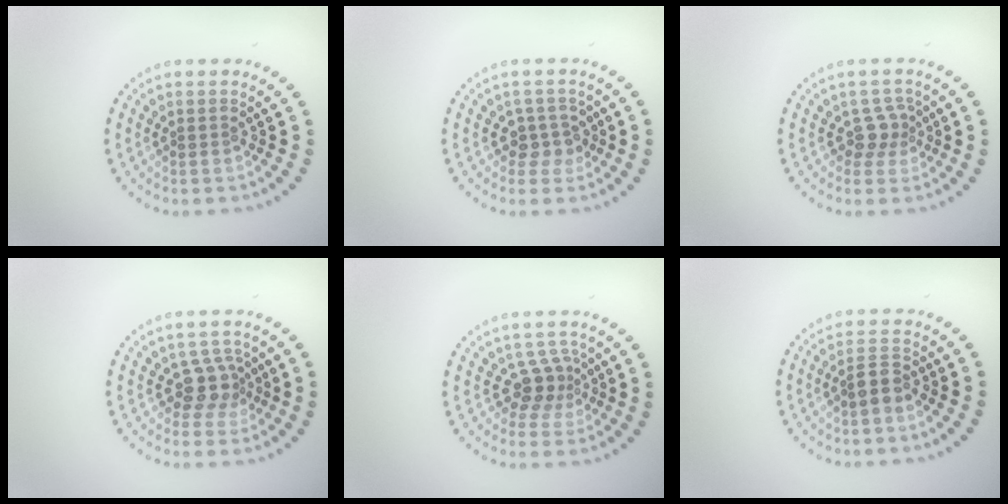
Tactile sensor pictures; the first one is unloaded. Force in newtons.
{"total": 2.1, "press": 1.7, "slide": 1.1}
{"total": 2.1, "press": 1.6, "slide": 1.3}
{"total": 2.6, "press": 2.0, "slide": 1.6}
{"total": 2.4, "press": 1.7, "slide": 1.8}
{"total": 2.0, "press": 1.7, "slide": 1.0}